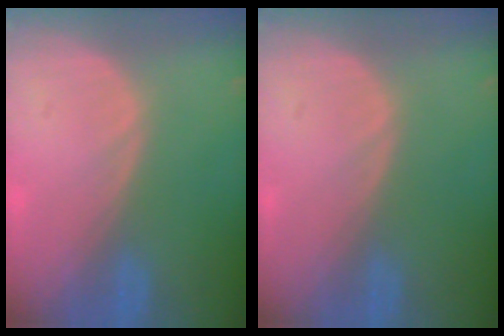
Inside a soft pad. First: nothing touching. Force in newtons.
{"total": 0.0}